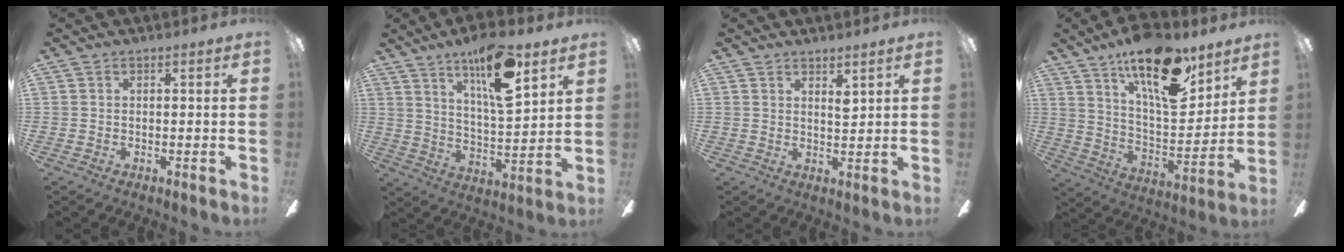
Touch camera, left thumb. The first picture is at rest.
{"total": 15.9, "force": [10.6, 4.2, 11.1], "torque": [-0.188, -0.054, 0.173]}
{"total": 3.0, "force": [2.5, 0.2, 1.7], "torque": [-0.030, -0.017, 0.042]}
{"total": 20.7, "force": [13.7, 7.8, 13.4], "torque": [-0.222, -0.078, 0.232]}